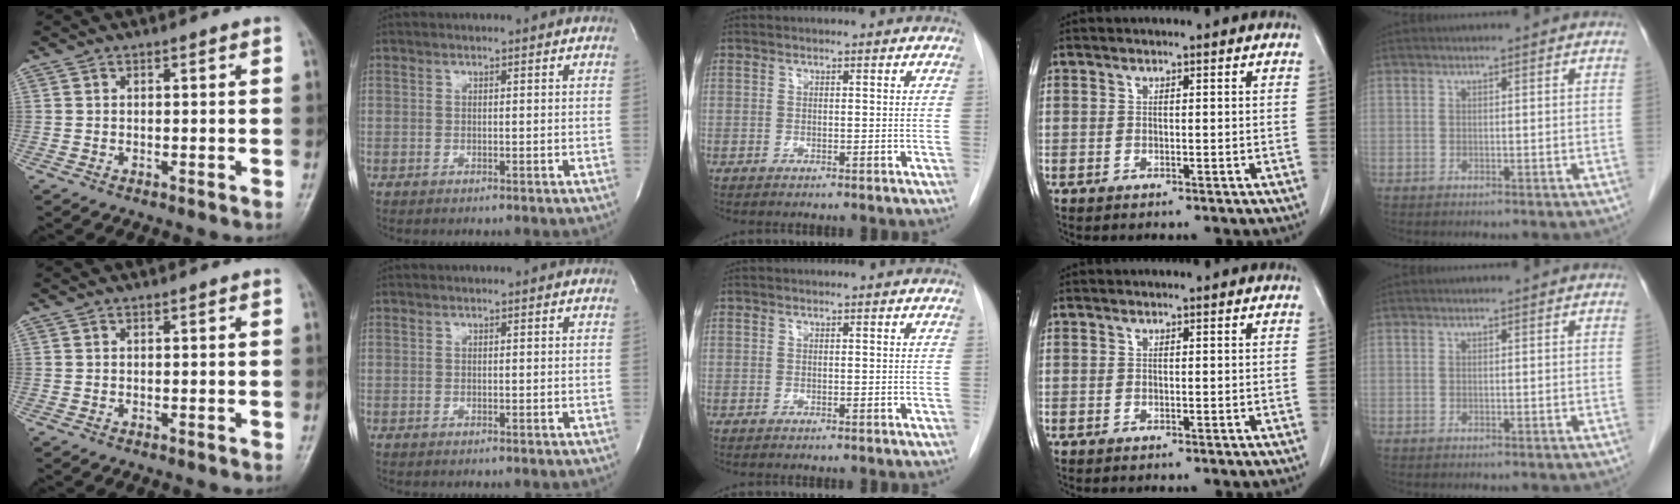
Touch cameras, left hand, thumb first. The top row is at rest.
{}